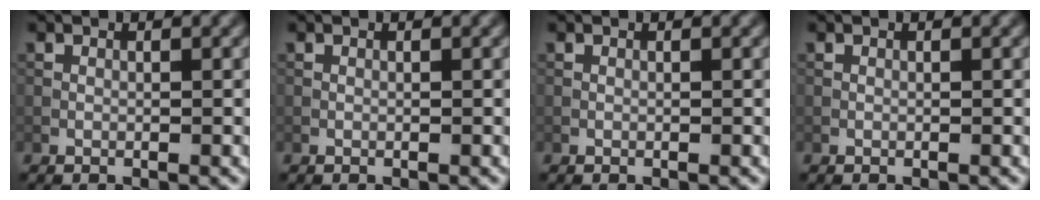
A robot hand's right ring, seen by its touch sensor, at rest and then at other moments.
{"total": 0.0}
{"total": 0.0}
{"total": 0.0}